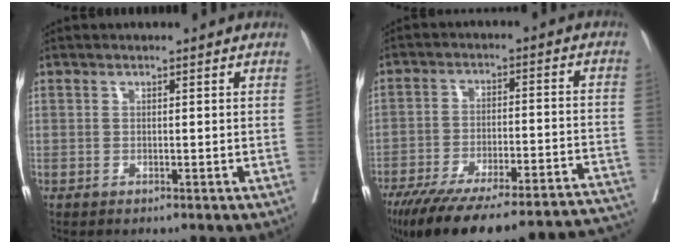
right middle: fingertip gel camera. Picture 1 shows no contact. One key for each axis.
{"total": 30.1, "fx": -25.8, "fy": 4.2, "fz": 14.9, "tx": -0.174, "ty": -0.026, "tz": -0.350}